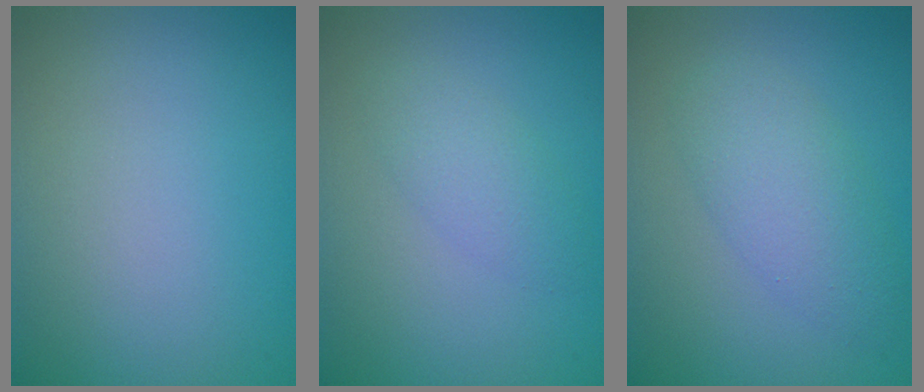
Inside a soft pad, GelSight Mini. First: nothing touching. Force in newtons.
{"total": 2.2, "press": 2.2, "slide": 0.1}
{"total": 3.7, "press": 3.7, "slide": 0.1}